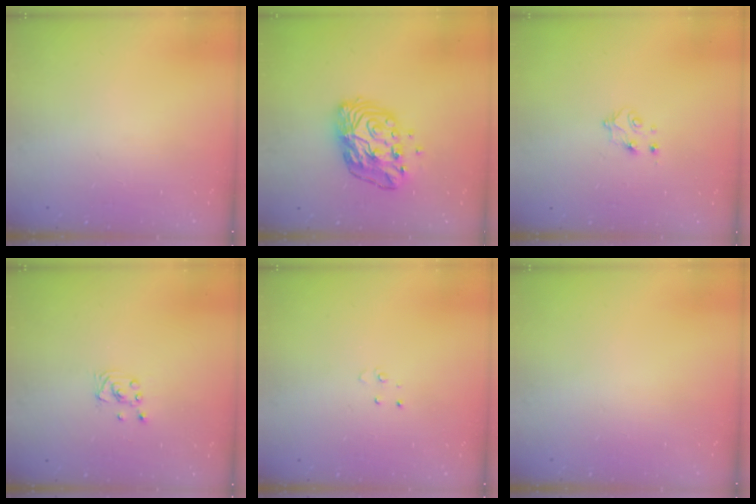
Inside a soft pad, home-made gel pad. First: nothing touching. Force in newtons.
{"total": 11.4, "press": 11.3, "slide": 0.9}
{"total": 4.4, "press": 4.4, "slide": 0.5}
{"total": 2.3, "press": 2.3, "slide": 0.2}
{"total": 3.0, "press": 2.9, "slide": 0.3}
{"total": 0.0}